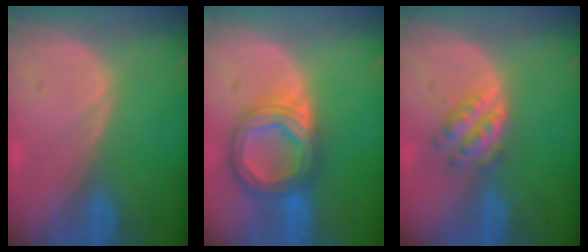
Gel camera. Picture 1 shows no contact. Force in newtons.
{"total": 8.4, "press": 8.4, "slide": 0.7}
{"total": 4.3, "press": 4.3, "slide": 0.6}